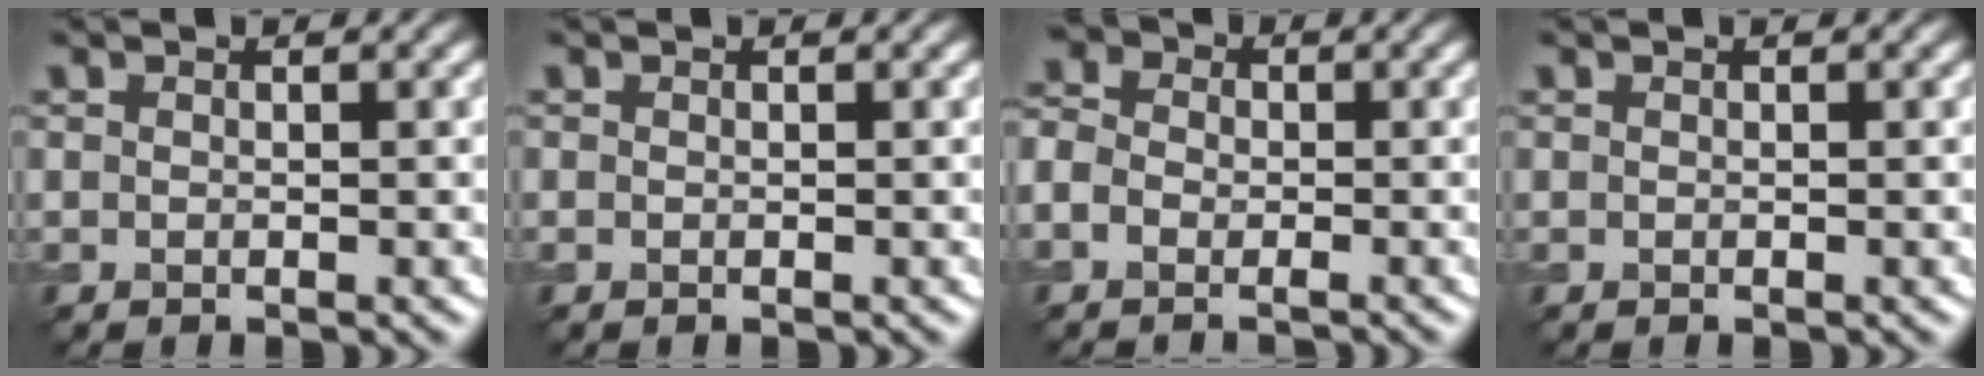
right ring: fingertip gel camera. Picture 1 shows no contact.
{"total": 0.0}
{"total": 5.7, "force": [-1.9, 4.3, 3.2], "torque": [-0.068, 0.015, -0.042]}
{"total": 0.0}